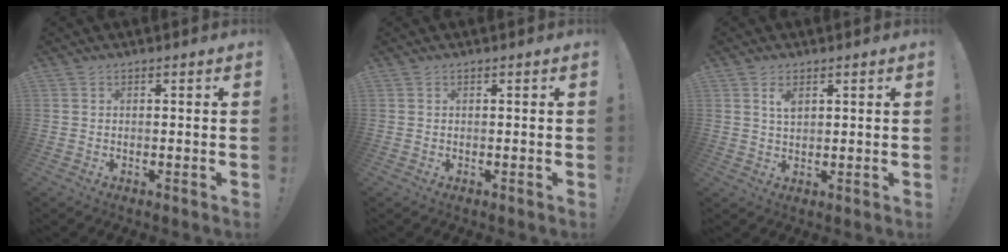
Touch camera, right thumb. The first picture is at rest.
{"total": 0.0}
{"total": 3.4, "force": [1.7, 1.7, 2.3], "torque": [-0.027, -0.010, 0.026]}